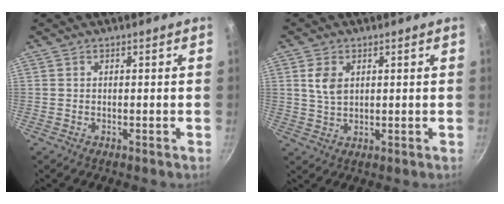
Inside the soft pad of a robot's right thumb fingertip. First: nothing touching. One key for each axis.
{"total": 4.6, "fx": 1.4, "fy": 3.0, "fz": 3.2, "tx": -0.056, "ty": -0.005, "tz": 0.030}